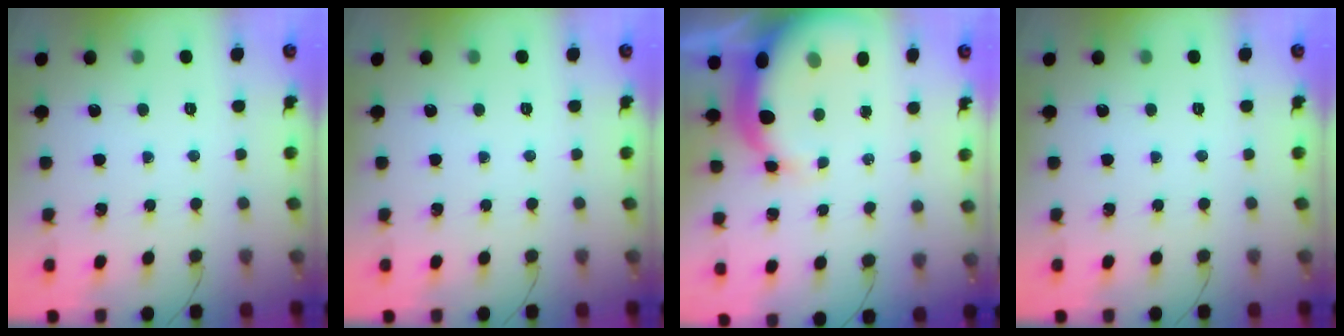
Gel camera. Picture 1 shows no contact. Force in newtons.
{"total": 0.0}
{"total": 7.4, "press": 7.2, "slide": 1.7}
{"total": 0.0}